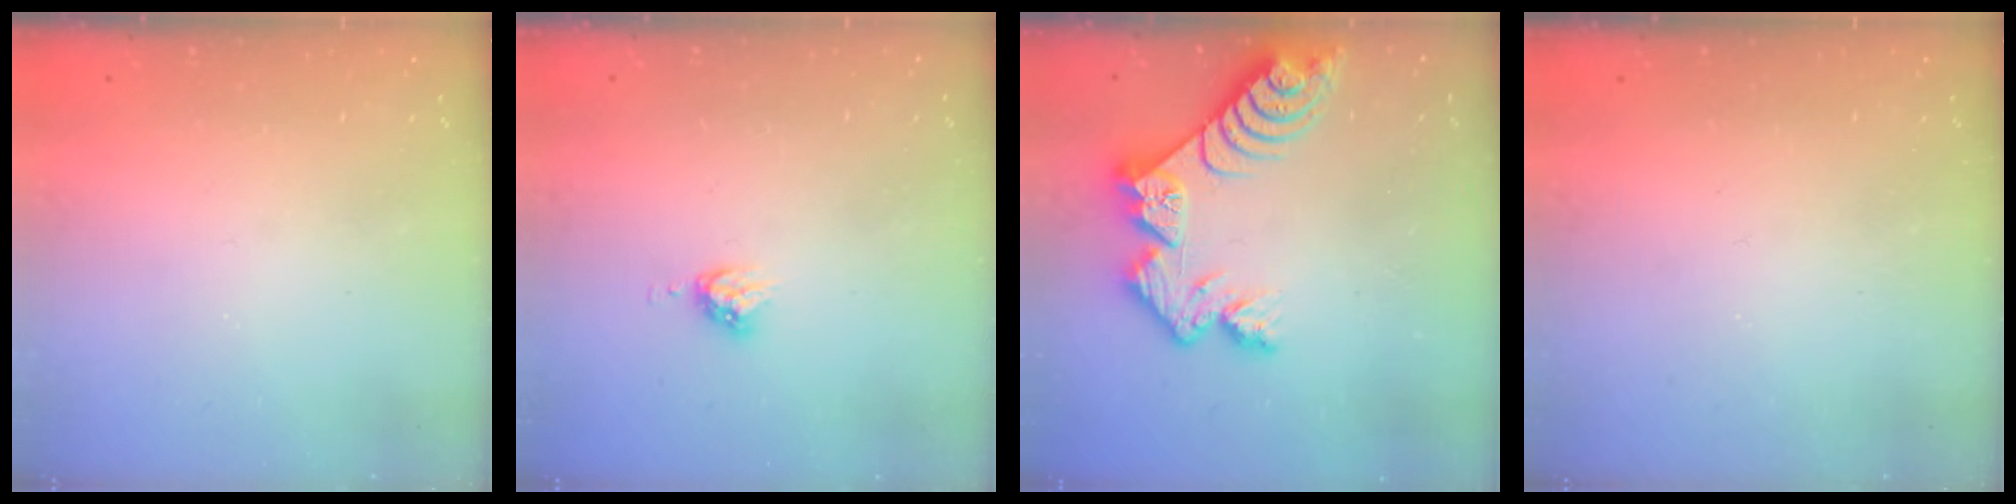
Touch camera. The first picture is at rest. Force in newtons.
{"total": 4.8, "press": 4.7, "slide": 0.7}
{"total": 11.8, "press": 11.8, "slide": 1.1}
{"total": 0.0}